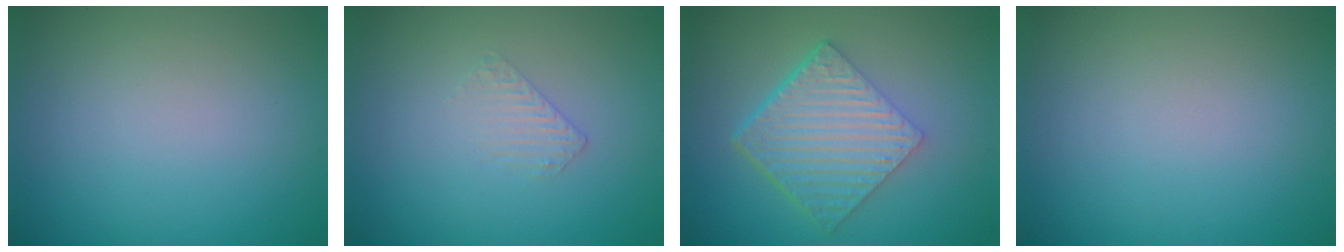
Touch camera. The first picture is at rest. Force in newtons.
{"total": 0.9, "press": 0.2, "slide": 0.9}
{"total": 6.4, "press": 4.3, "slide": 4.8}
{"total": 0.0}